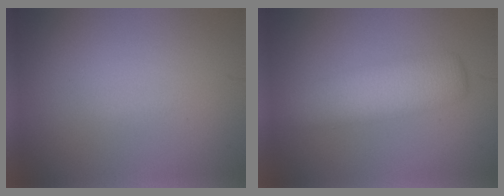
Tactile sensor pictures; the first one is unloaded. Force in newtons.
{"total": 4.5, "press": 4.5, "slide": 0.1}